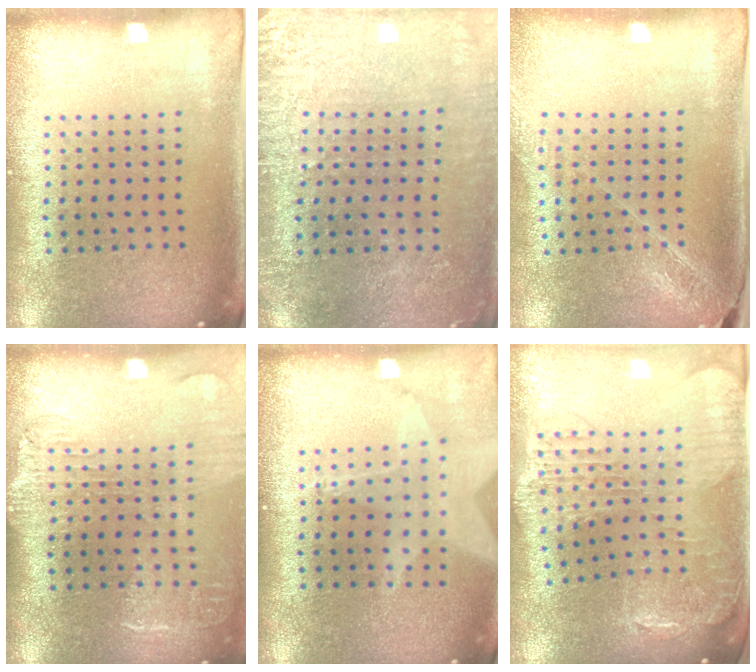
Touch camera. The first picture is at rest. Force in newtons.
{"total": 3.0, "press": 2.9, "slide": 0.6}
{"total": 1.5, "press": 1.5, "slide": 0.2}
{"total": 1.9, "press": 1.6, "slide": 1.1}
{"total": 1.4, "press": 1.4, "slide": 0.3}
{"total": 1.9, "press": 1.8, "slide": 0.7}